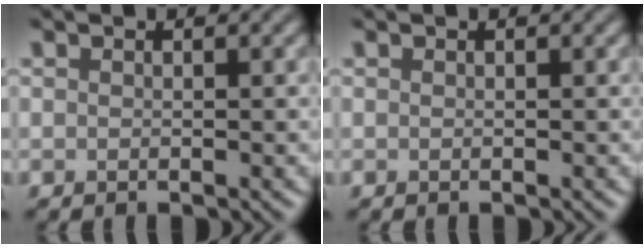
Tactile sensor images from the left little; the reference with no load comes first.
{"total": 0.0}